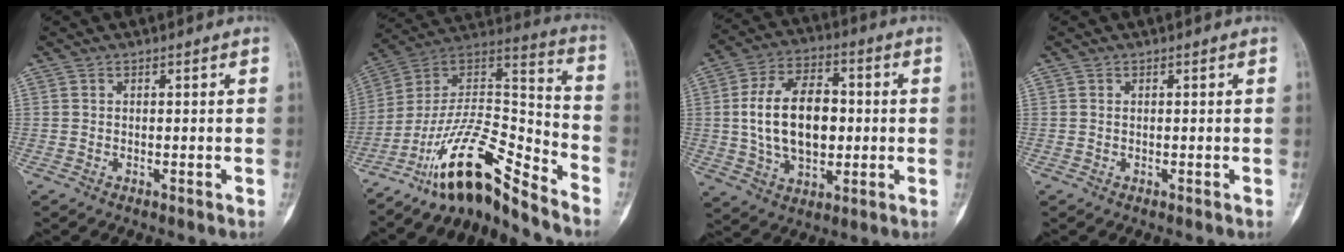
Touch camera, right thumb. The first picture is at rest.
{"total": 17.1, "force": [-13.2, 3.8, 10.1], "torque": [-0.159, 0.124, -0.237]}
{"total": 16.3, "force": [0.5, 10.0, 12.9], "torque": [-0.201, 0.015, 0.009]}
{"total": 0.0}